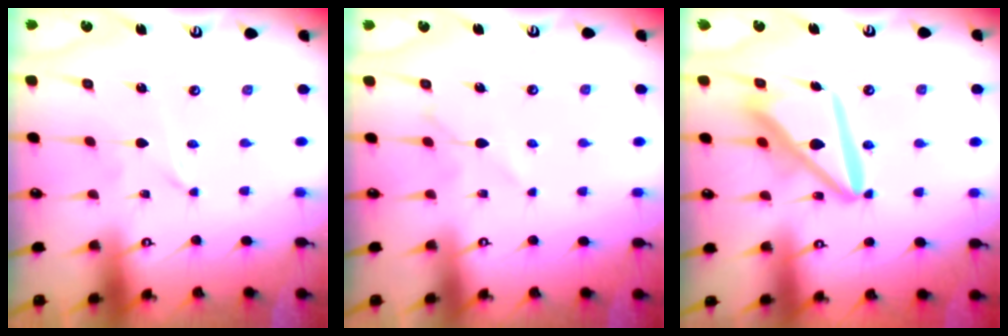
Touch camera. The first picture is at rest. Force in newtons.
{"total": 6.4, "press": 6.3, "slide": 0.9}
{"total": 14.9, "press": 14.8, "slide": 1.8}